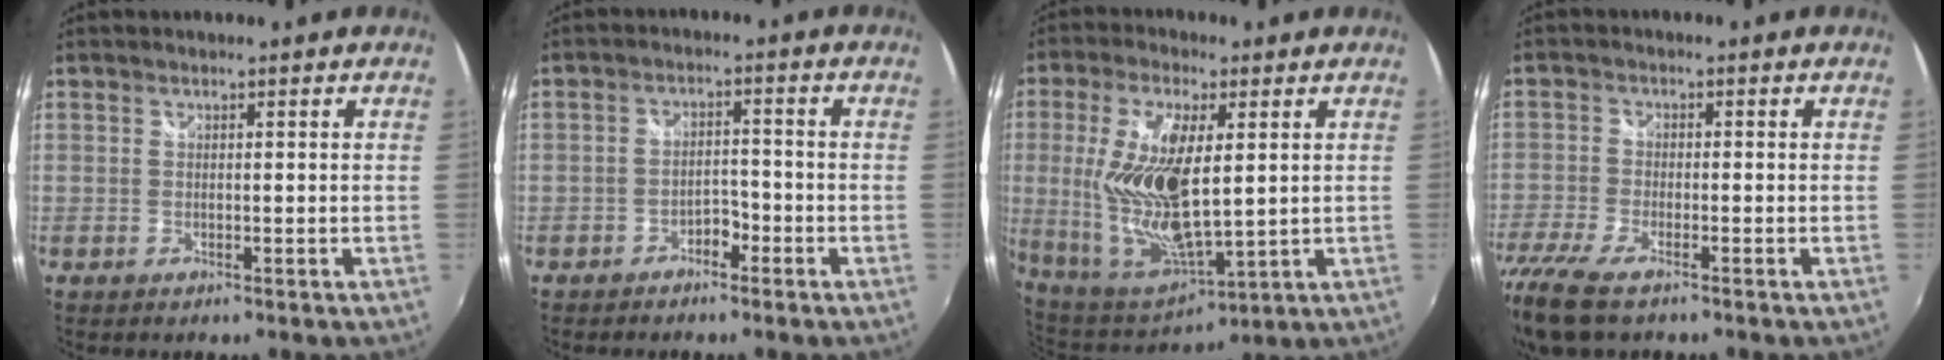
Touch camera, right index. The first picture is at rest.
{"total": 3.4, "force": [-2.5, 1.8, 1.4], "torque": [-0.029, 0.006, -0.038]}
{"total": 18.7, "force": [2.0, 7.3, 17.1], "torque": [-0.340, -0.014, 0.052]}
{"total": 12.6, "force": [-9.1, 4.2, 7.7], "torque": [-0.184, -0.057, -0.171]}